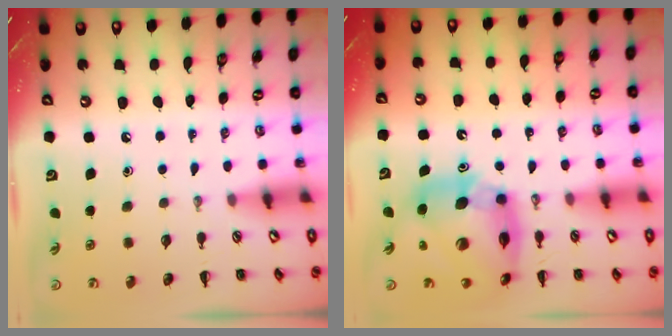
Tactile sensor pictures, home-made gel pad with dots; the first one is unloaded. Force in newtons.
{"total": 15.1, "press": 14.5, "slide": 4.4}